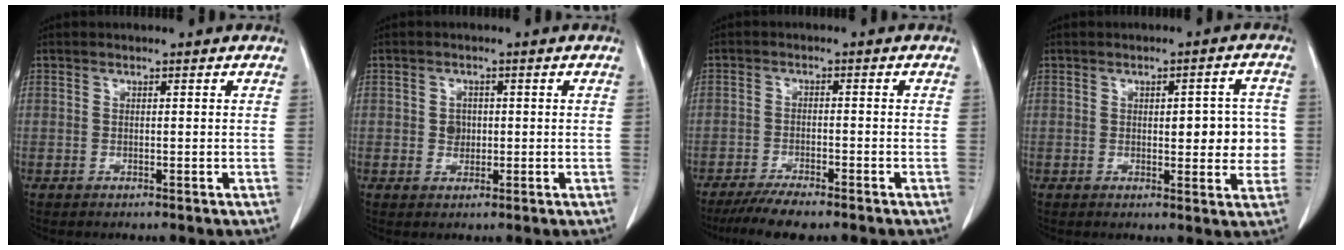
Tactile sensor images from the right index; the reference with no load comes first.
{"total": 1.9, "force": [0.1, 1.7, 0.9], "torque": [-0.009, 0.005, 0.006]}
{"total": 6.0, "force": [-5.0, 0.7, 3.3], "torque": [-0.054, -0.014, -0.086]}
{"total": 6.9, "force": [0.1, 2.6, 6.4], "torque": [-0.071, 0.006, 0.004]}